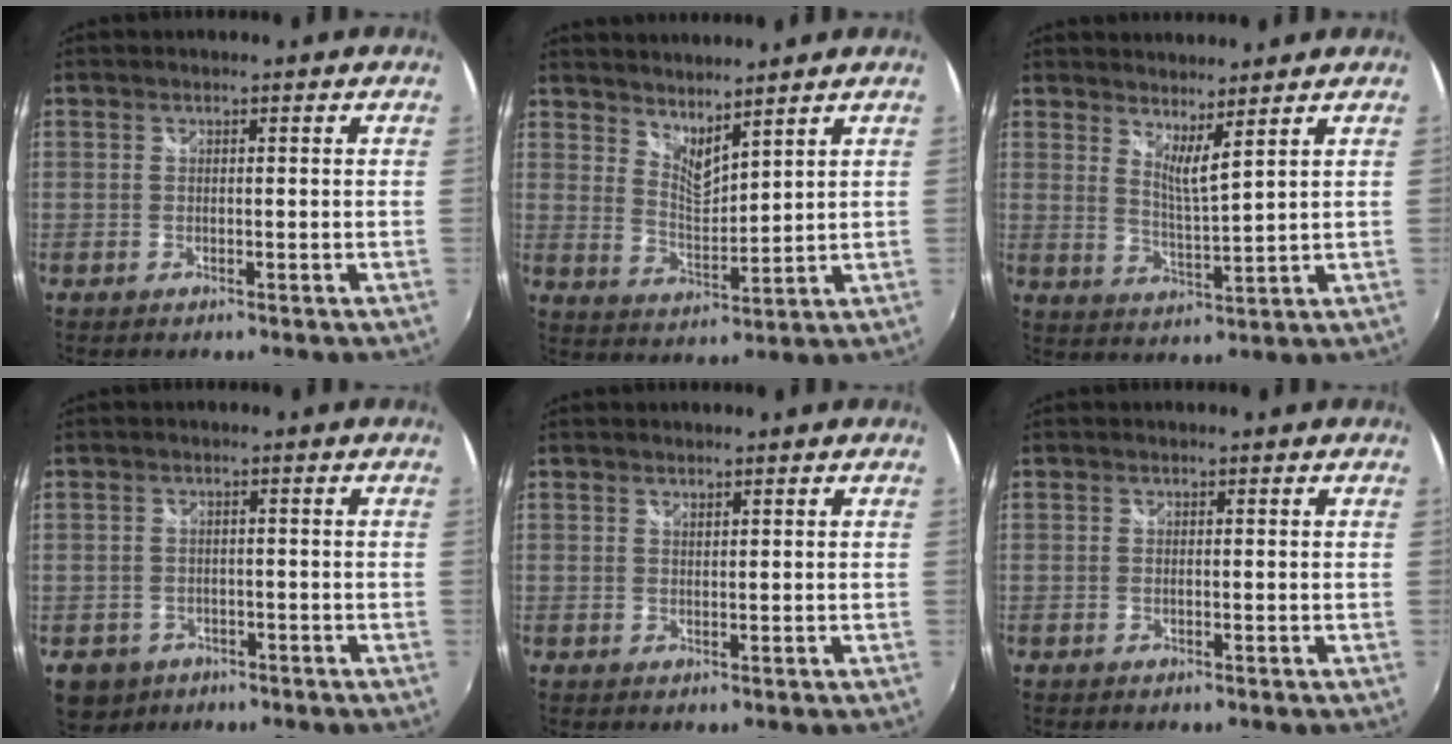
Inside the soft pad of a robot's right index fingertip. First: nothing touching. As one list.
[{"total": 6.6, "force": [5.8, 1.2, 2.9], "torque": [-0.042, -0.008, 0.103]}, {"total": 5.3, "force": [4.5, -0.2, 2.9], "torque": [-0.045, -0.012, 0.068]}, {"total": 5.5, "force": [-2.5, 4.8, 1.5], "torque": [-0.035, 0.005, -0.029]}, {"total": 0.7, "force": [0.7, 0.1, 0.2], "torque": [-0.003, 0.000, 0.012]}, {"total": 0.0}]